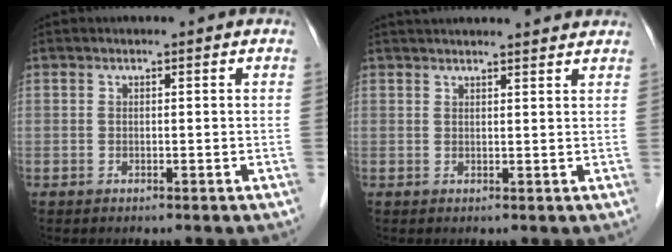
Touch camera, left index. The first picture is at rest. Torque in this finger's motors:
{"motor_torque": [0.69, -0.80, 0.02, -0.03]}